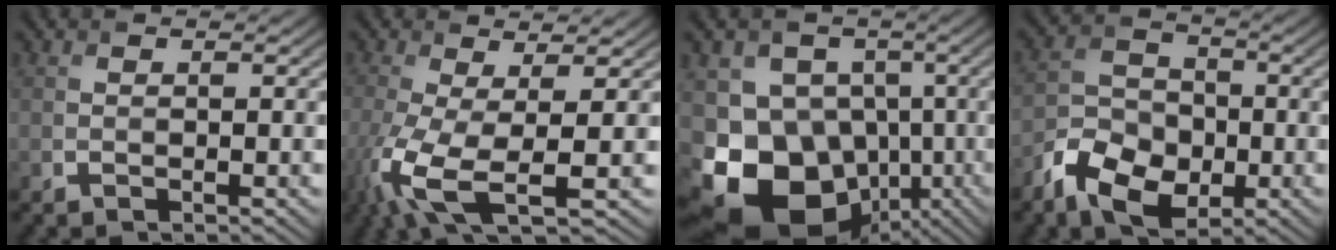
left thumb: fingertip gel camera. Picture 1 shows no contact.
{"total": 8.4, "force": [-2.7, 2.5, 7.6], "torque": [-0.181, -0.019, -0.055]}
{"total": 15.9, "force": [-5.2, 13.0, 7.6], "torque": [-0.164, -0.029, -0.089]}
{"total": 8.5, "force": [-4.2, 5.8, 4.6], "torque": [-0.096, -0.011, -0.091]}